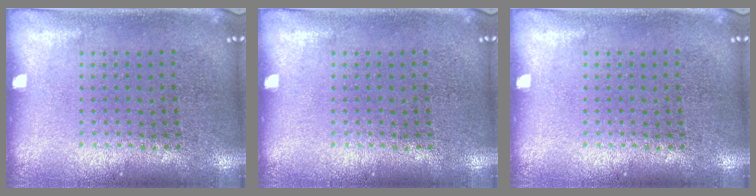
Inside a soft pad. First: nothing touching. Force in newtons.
{"total": 0.0}
{"total": 0.0}